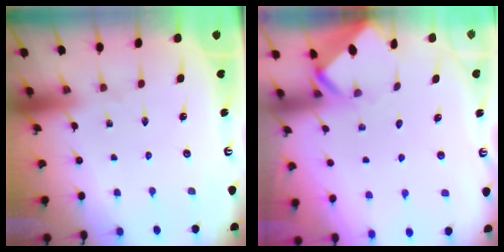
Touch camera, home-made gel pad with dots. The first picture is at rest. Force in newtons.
{"total": 3.3, "press": 3.3, "slide": 0.3}